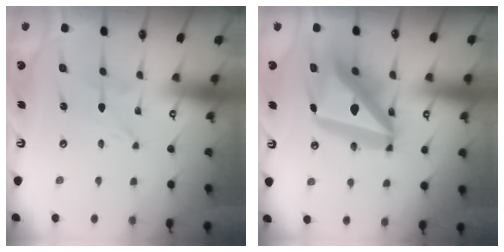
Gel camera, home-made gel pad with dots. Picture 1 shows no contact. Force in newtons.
{"total": 23.2, "press": 23.1, "slide": 2.7}